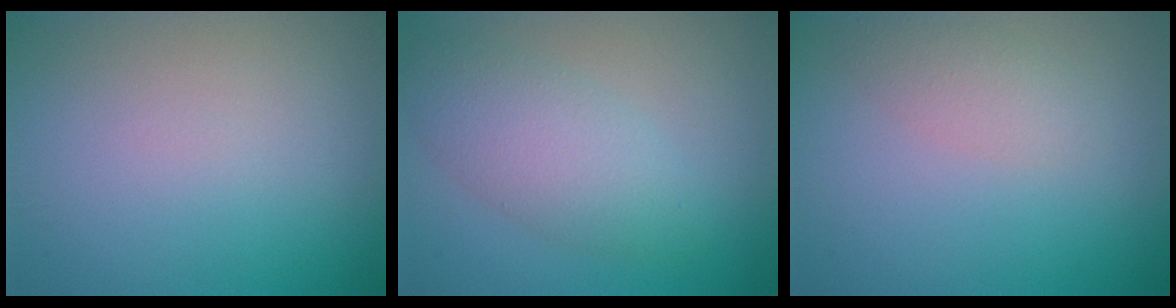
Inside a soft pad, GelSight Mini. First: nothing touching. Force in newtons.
{"total": 4.4, "press": 4.4, "slide": 0.2}
{"total": 1.8, "press": 1.8, "slide": 0.1}